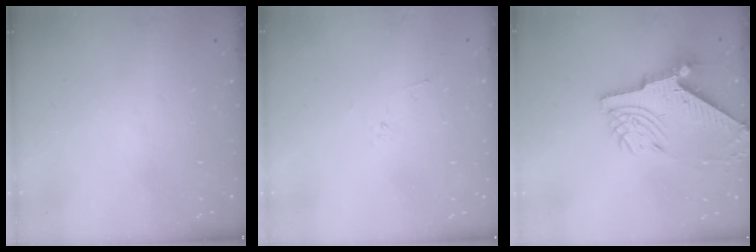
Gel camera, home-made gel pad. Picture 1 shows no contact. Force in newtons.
{"total": 2.2, "press": 2.1, "slide": 0.7}
{"total": 12.0, "press": 11.9, "slide": 1.4}